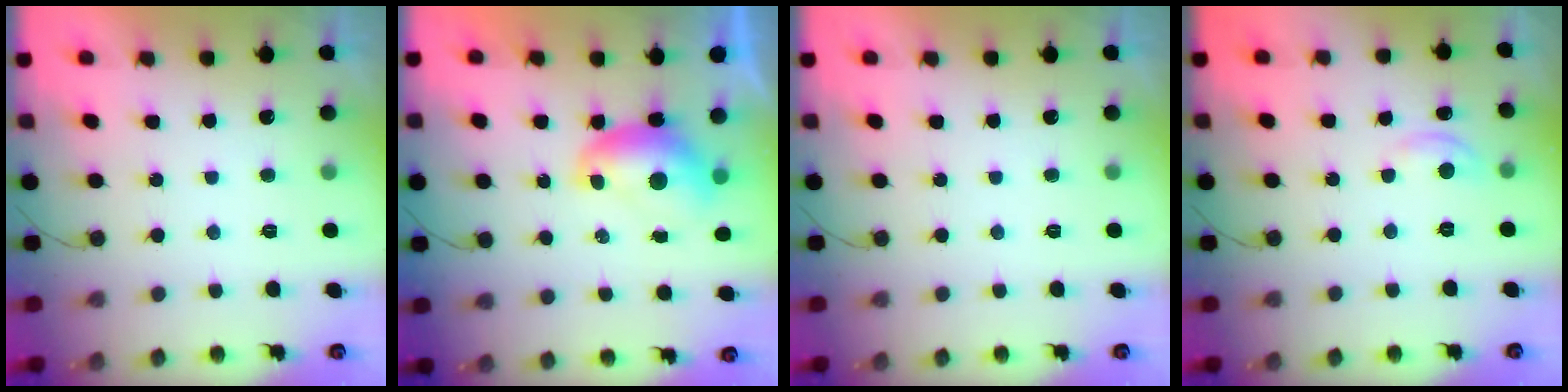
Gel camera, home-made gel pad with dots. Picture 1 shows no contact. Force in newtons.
{"total": 7.6, "press": 7.6, "slide": 0.2}
{"total": 0.0}
{"total": 3.3, "press": 3.3, "slide": 0.0}